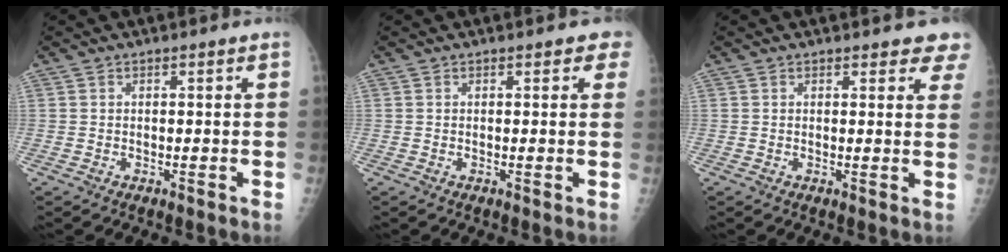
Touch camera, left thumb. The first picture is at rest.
{"total": 2.1, "force": [1.2, 1.2, 1.2], "torque": [0.011, -0.001, 0.007]}
{"total": 4.9, "force": [4.3, 1.8, 1.7], "torque": [0.016, -0.017, 0.032]}